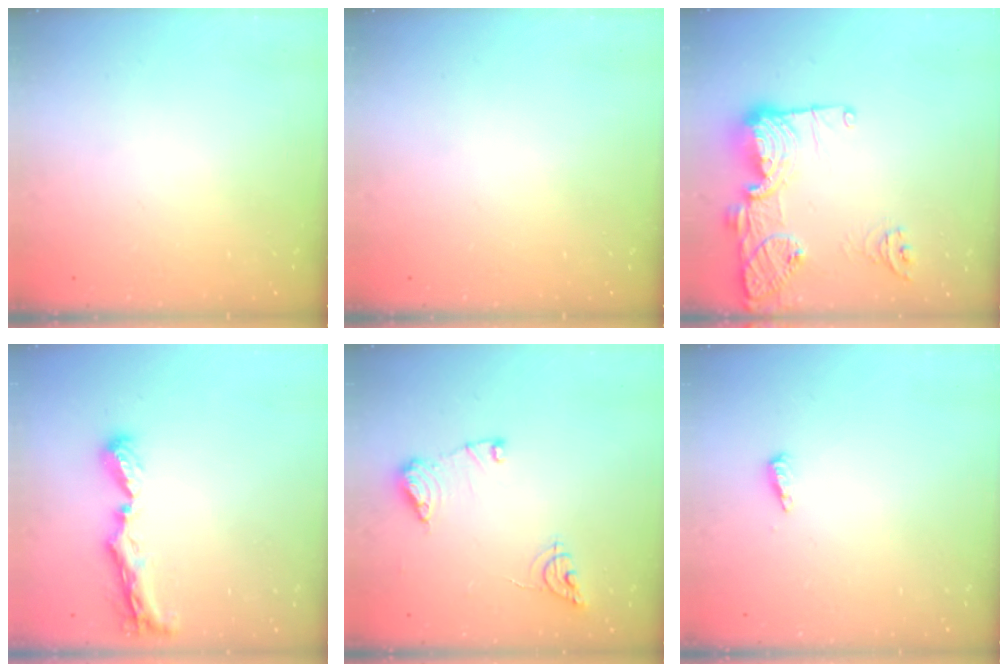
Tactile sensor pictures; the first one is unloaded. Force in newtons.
{"total": 0.0}
{"total": 19.0, "press": 18.0, "slide": 5.9}
{"total": 8.7, "press": 8.7, "slide": 0.7}
{"total": 10.2, "press": 10.2, "slide": 0.6}
{"total": 4.9, "press": 4.8, "slide": 1.2}